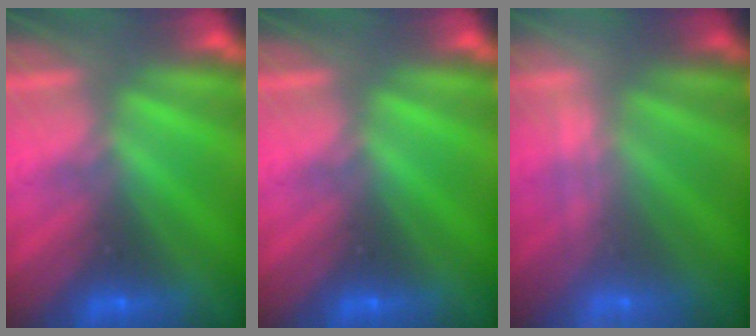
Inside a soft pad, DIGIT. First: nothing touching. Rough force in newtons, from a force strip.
{"total": 0.0}
{"total": 2.0}